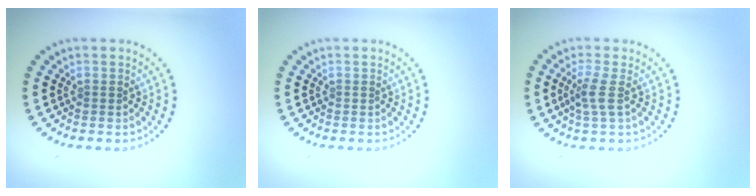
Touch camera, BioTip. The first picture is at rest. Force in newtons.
{"total": 0.0}
{"total": 2.1, "press": 1.6, "slide": 1.3}